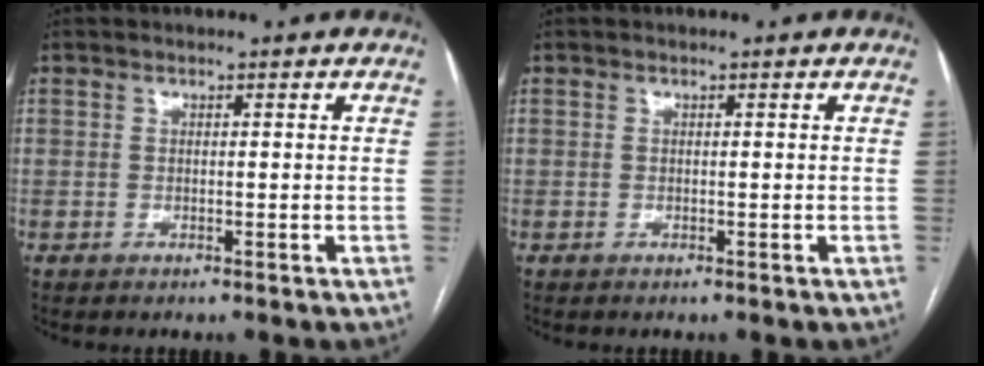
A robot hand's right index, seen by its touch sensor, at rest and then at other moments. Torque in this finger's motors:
{"motor_torque": [0.00, 0.00, 0.00, 0.00]}